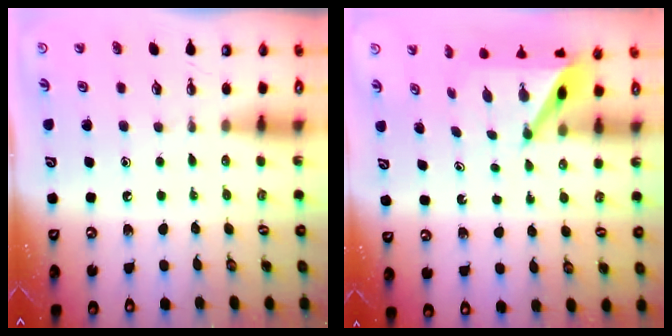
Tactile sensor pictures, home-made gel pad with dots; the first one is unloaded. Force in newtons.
{"total": 5.3, "press": 5.3, "slide": 0.1}